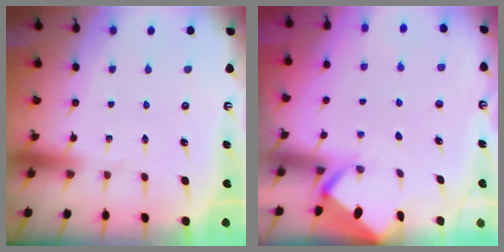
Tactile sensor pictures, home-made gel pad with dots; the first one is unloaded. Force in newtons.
{"total": 2.8, "press": 2.8, "slide": 0.2}